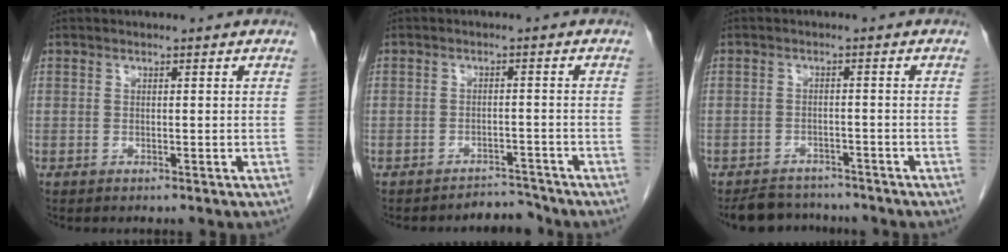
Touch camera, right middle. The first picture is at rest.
{"total": 2.8, "force": [-2.6, 0.3, -1.1], "torque": [0.021, 0.002, -0.036]}
{"total": 6.1, "force": [-5.7, 2.0, 0.8], "torque": [-0.012, -0.003, -0.085]}